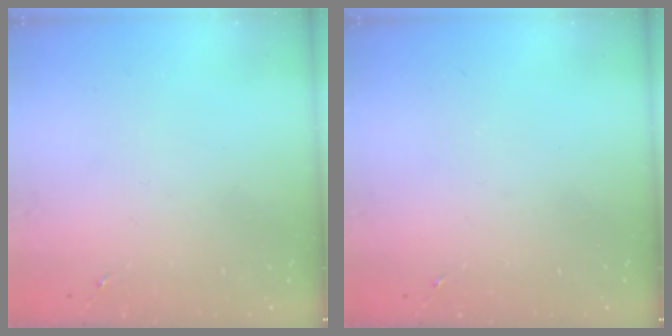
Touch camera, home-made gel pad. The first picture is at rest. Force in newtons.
{"total": 0.0}